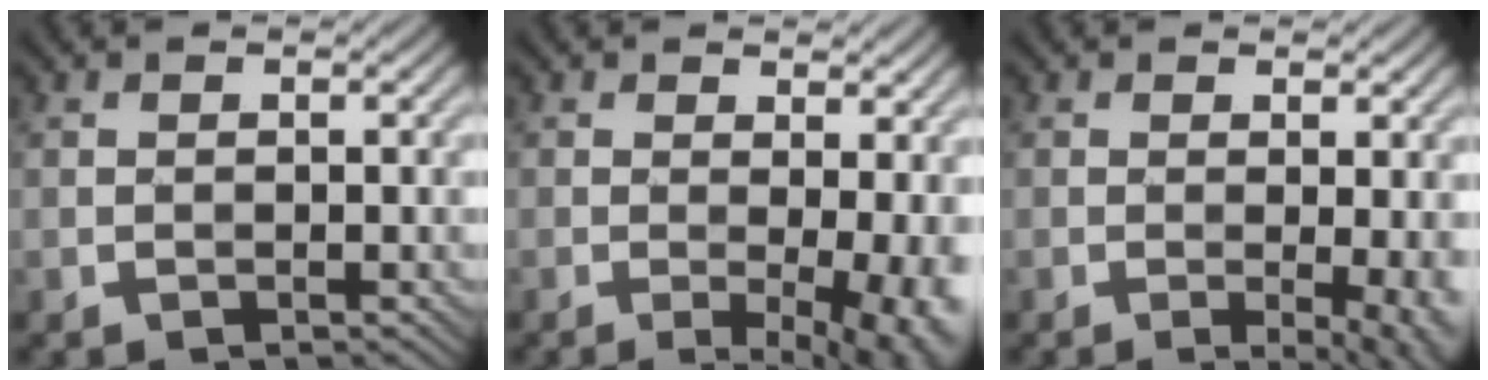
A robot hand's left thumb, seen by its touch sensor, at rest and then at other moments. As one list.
[{"total": 8.5, "force": [-0.7, 2.9, 8.0], "torque": [-0.087, -0.001, 0.003]}, {"total": 5.0, "force": [-0.7, 1.3, 4.8], "torque": [-0.065, -0.007, -0.007]}]